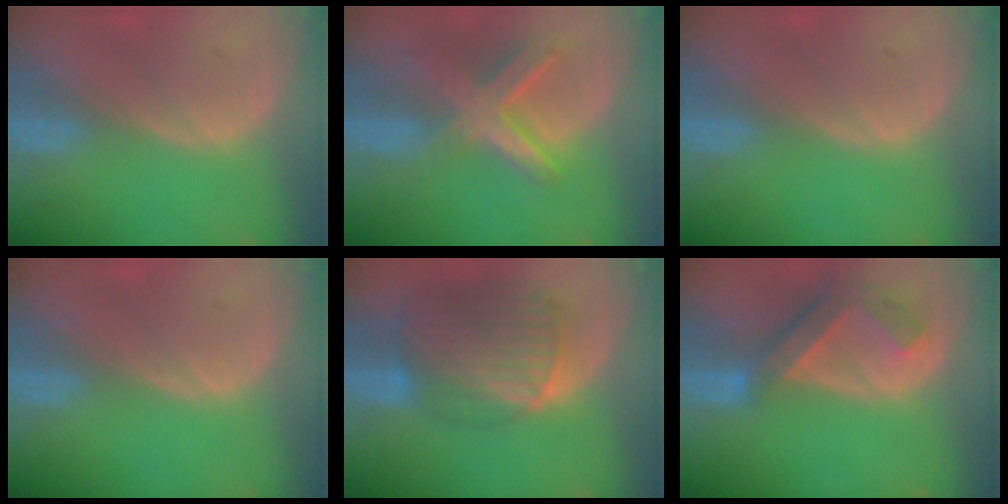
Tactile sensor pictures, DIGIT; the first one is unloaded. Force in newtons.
{"total": 8.3, "press": 7.2, "slide": 4.2}
{"total": 0.0}
{"total": 0.0}
{"total": 10.7, "press": 9.2, "slide": 5.4}
{"total": 7.0, "press": 6.1, "slide": 3.4}